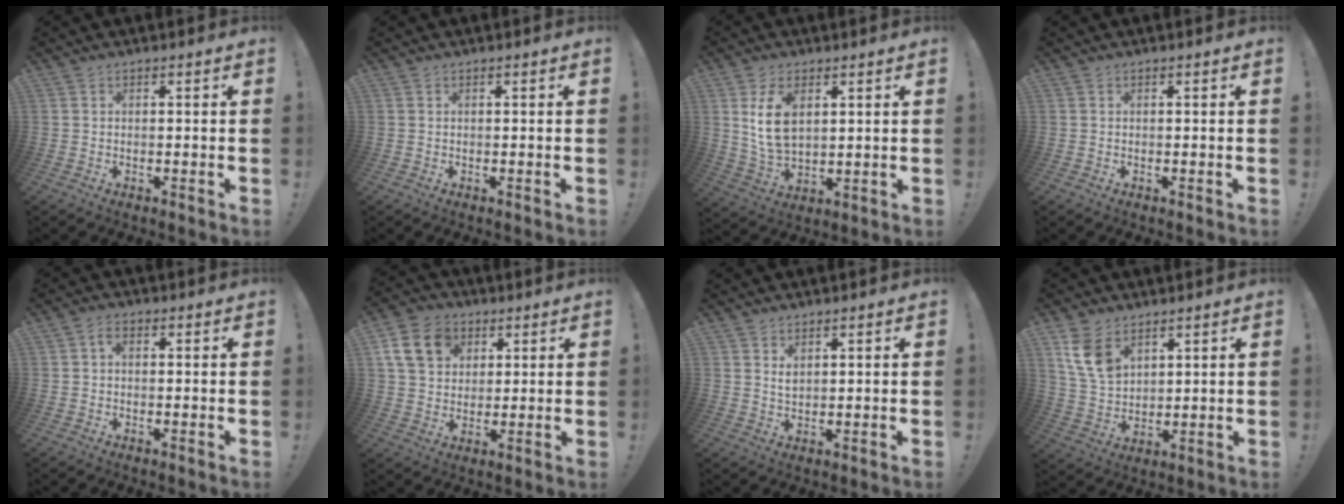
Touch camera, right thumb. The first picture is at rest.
{"total": 0.0}
{"total": 10.3, "force": [3.4, 6.3, 7.5], "torque": [-0.139, -0.006, 0.061]}
{"total": 0.0}
{"total": 2.2, "force": [0.1, 1.5, 1.5], "torque": [-0.024, 0.006, -0.001]}
{"total": 14.0, "force": [5.3, 10.9, 6.9], "torque": [-0.102, -0.014, 0.109]}
{"total": 2.3, "force": [1.5, 1.1, 1.2], "torque": [-0.012, -0.009, 0.025]}
{"total": 10.4, "force": [5.8, 6.5, 5.7], "torque": [-0.111, -0.022, 0.115]}